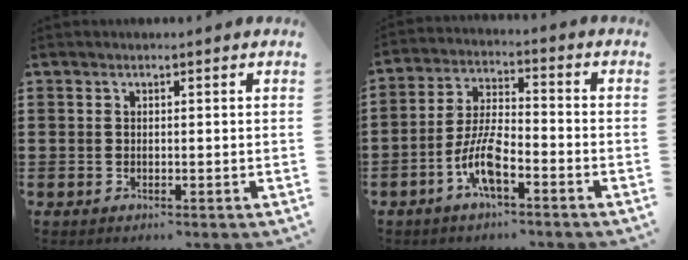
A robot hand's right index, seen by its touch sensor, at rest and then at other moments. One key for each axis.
{"total": 7.6, "fx": -3.8, "fy": 2.3, "fz": 6.1, "tx": -0.141, "ty": -0.007, "tz": -0.074}